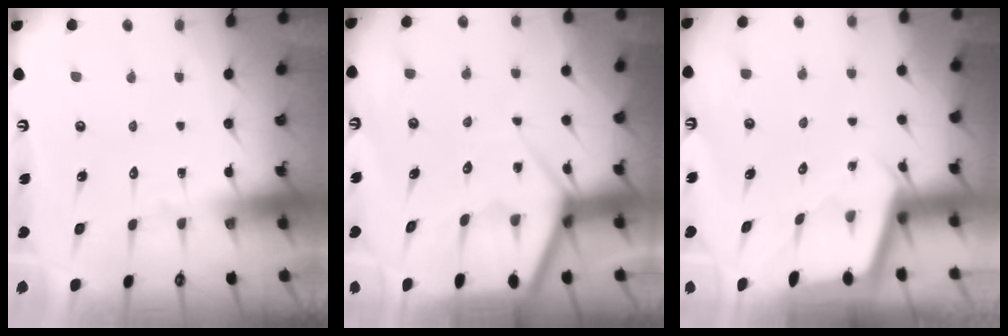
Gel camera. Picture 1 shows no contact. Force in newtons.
{"total": 7.2, "press": 7.2, "slide": 0.9}
{"total": 2.1, "press": 2.0, "slide": 0.2}